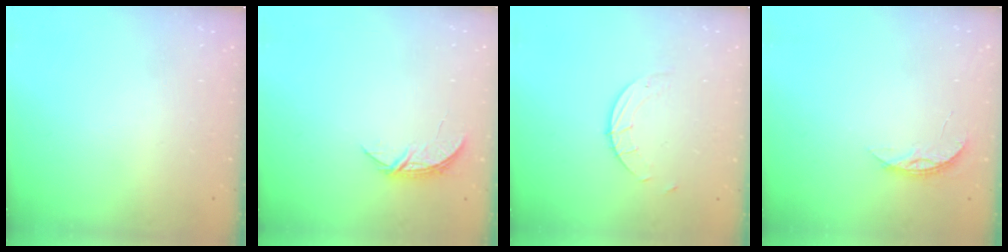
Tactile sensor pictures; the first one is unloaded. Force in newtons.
{"total": 5.1, "press": 5.1, "slide": 0.6}
{"total": 2.7, "press": 2.7, "slide": 0.3}
{"total": 4.5, "press": 4.5, "slide": 0.4}